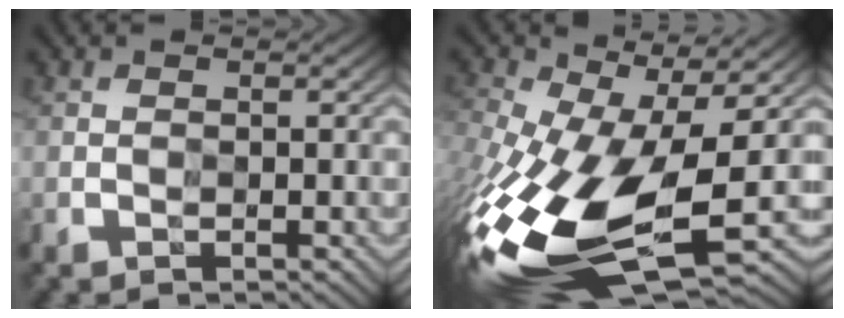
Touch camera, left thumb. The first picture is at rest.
{"total": 17.2, "force": [-4.5, 8.5, 14.2], "torque": [-0.320, -0.053, -0.068]}